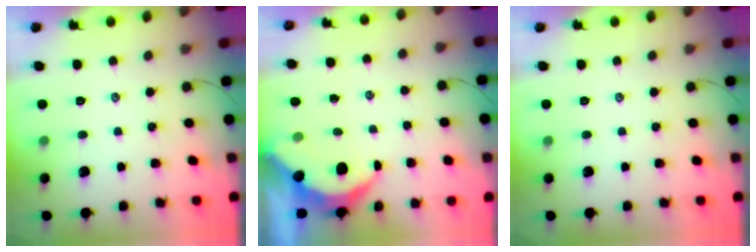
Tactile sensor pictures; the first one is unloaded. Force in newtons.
{"total": 6.1, "press": 6.0, "slide": 0.9}
{"total": 0.0}